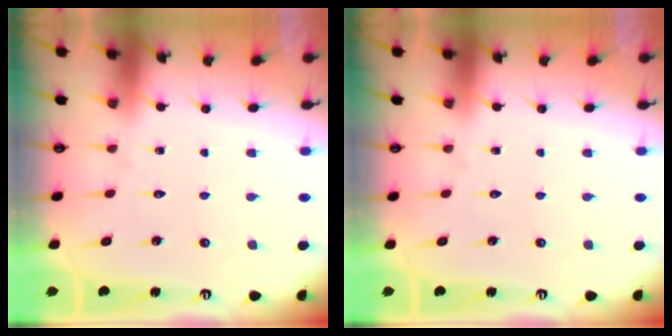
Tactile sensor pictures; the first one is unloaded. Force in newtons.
{"total": 0.0}